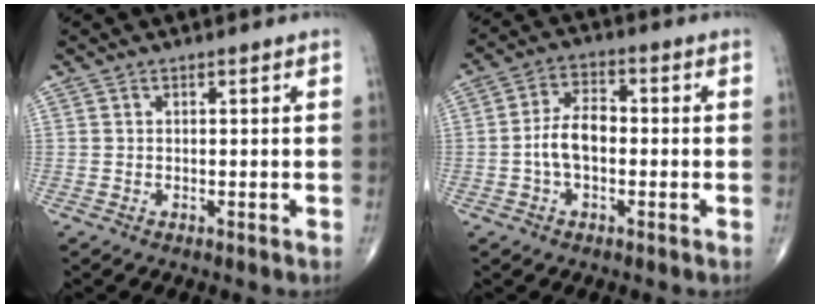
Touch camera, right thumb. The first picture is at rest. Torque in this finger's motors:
{"motor_torque": [1.13, 0.97, 0.72, -0.13, 0.06]}